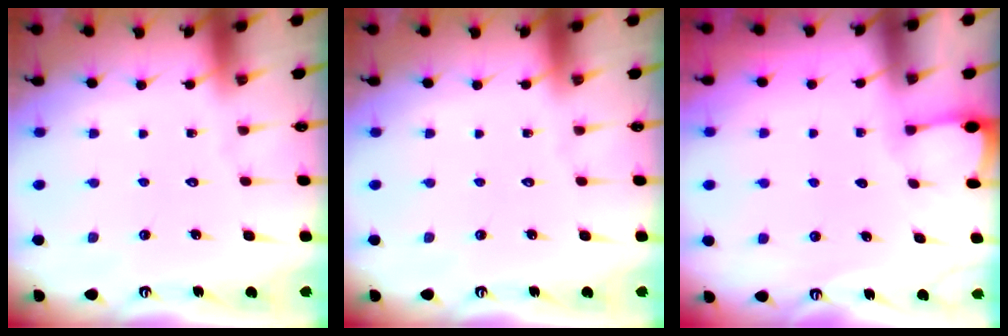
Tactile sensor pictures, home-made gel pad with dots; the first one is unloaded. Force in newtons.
{"total": 0.0}
{"total": 2.0, "press": 2.0, "slide": 0.2}